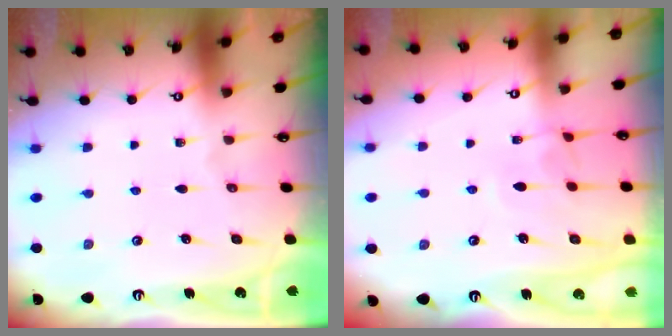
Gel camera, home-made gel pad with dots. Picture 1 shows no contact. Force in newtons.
{"total": 1.2, "press": 1.2, "slide": 0.4}